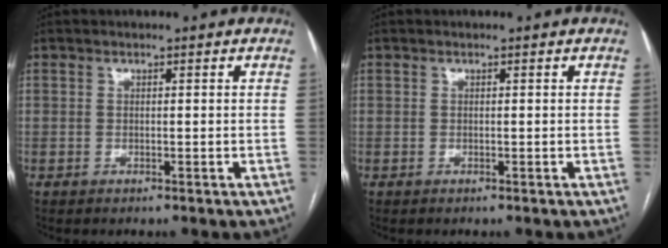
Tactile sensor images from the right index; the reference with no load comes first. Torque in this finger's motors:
{"motor_torque": [0.00, 0.00, 0.00, 0.00]}